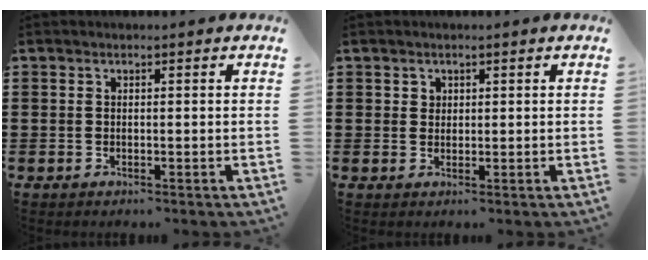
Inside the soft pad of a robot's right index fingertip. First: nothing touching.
{"total": 1.3, "force": [0.7, 1.1, 0.1], "torque": [-0.005, 0.003, 0.015]}